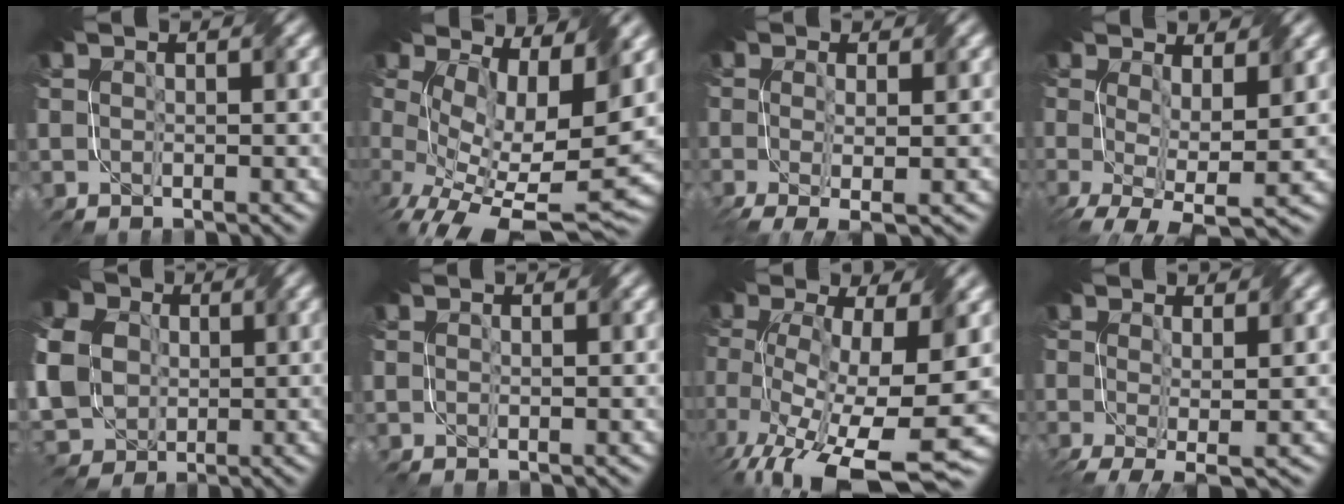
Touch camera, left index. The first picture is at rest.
{"total": 11.1, "force": [0.9, 4.7, 10.1], "torque": [-0.171, -0.030, 0.031]}
{"total": 3.8, "force": [-0.9, 1.1, 3.5], "torque": [-0.059, -0.009, -0.013]}
{"total": 6.4, "force": [-0.5, 2.6, 5.9], "torque": [-0.119, -0.019, -0.003]}
{"total": 11.3, "force": [1.7, 9.0, 6.5], "torque": [-0.159, 0.007, 0.021]}
{"total": 0.0}
{"total": 14.3, "force": [-5.3, 5.6, 12.0], "torque": [-0.232, -0.037, -0.072]}
{"total": 4.2, "force": [-0.6, 1.3, 3.9], "torque": [-0.062, -0.007, -0.012]}